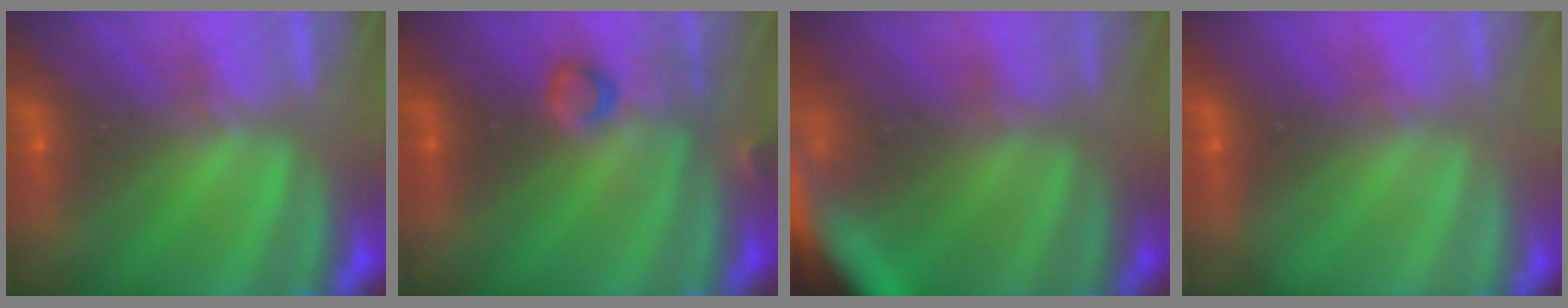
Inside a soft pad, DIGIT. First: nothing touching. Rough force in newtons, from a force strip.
{"total": 2.9}
{"total": 6.9}
{"total": 2.1}